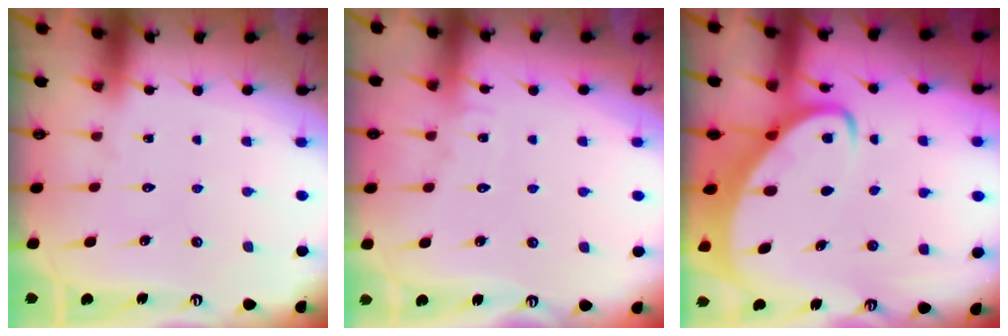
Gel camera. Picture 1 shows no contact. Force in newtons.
{"total": 5.2, "press": 5.2, "slide": 0.5}
{"total": 3.9, "press": 3.9, "slide": 0.5}